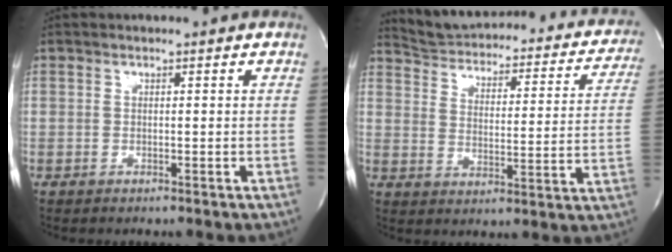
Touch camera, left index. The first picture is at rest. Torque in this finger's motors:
{"motor_torque": [0.43, -0.65, -0.20, -0.04]}